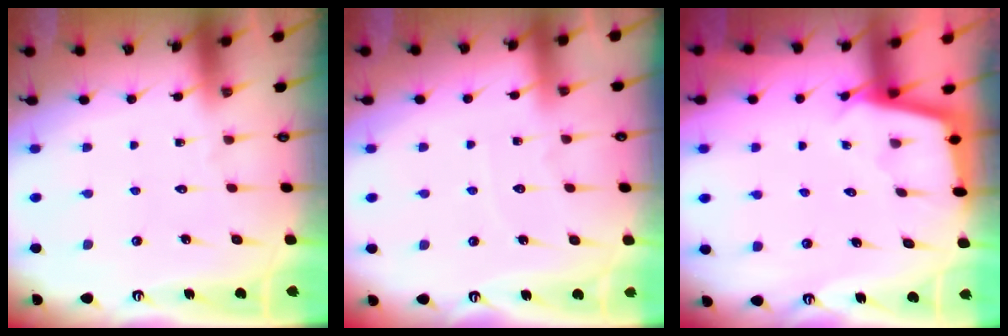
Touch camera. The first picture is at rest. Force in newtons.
{"total": 3.6, "press": 3.5, "slide": 0.6}
{"total": 2.5, "press": 2.5, "slide": 0.2}